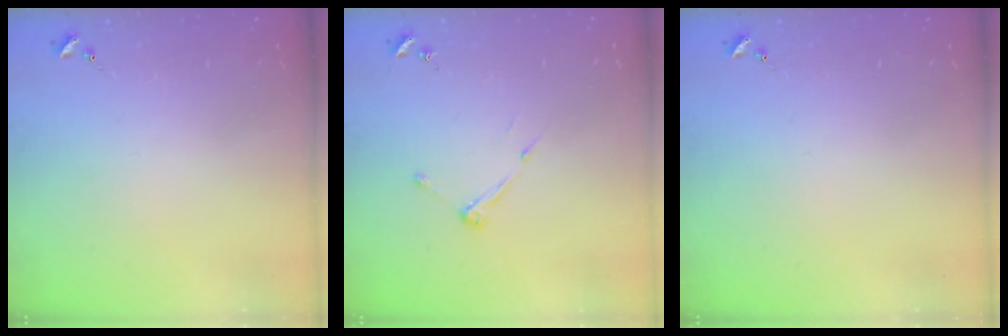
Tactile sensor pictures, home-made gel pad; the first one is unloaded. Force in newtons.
{"total": 6.2, "press": 6.2, "slide": 0.5}
{"total": 0.0}